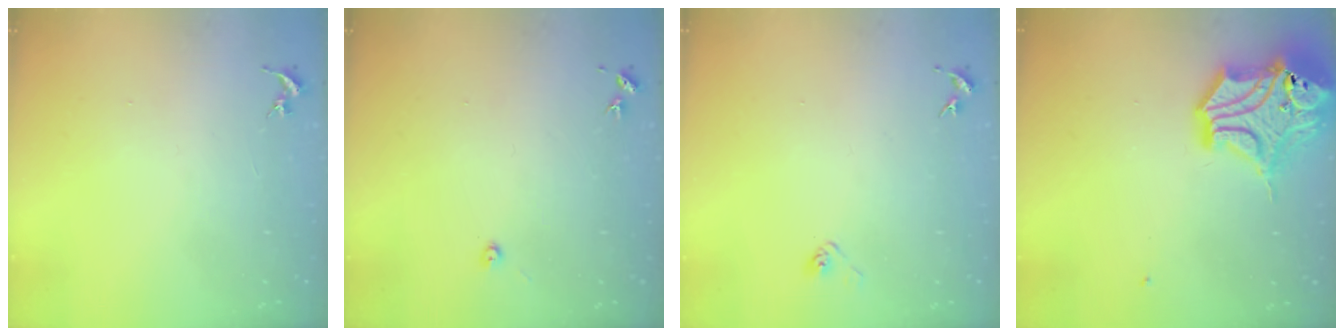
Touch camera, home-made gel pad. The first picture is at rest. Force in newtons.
{"total": 4.1, "press": 4.1, "slide": 0.4}
{"total": 3.8, "press": 3.7, "slide": 1.0}
{"total": 18.5, "press": 18.3, "slide": 2.6}